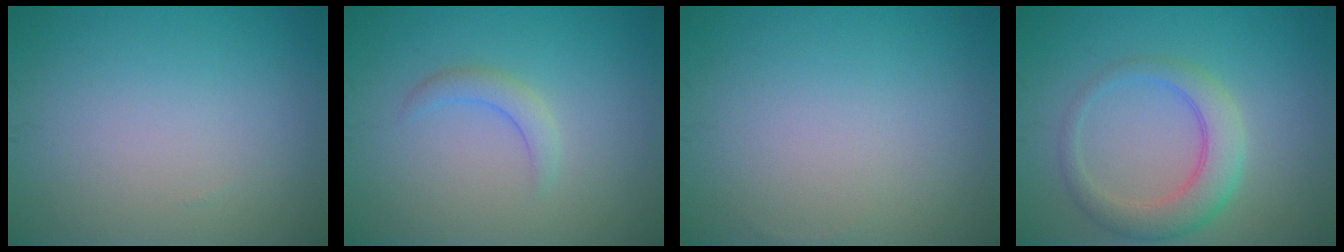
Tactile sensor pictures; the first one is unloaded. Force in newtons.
{"total": 1.7, "press": 1.7, "slide": 0.2}
{"total": 0.0}
{"total": 4.2, "press": 4.2, "slide": 0.2}